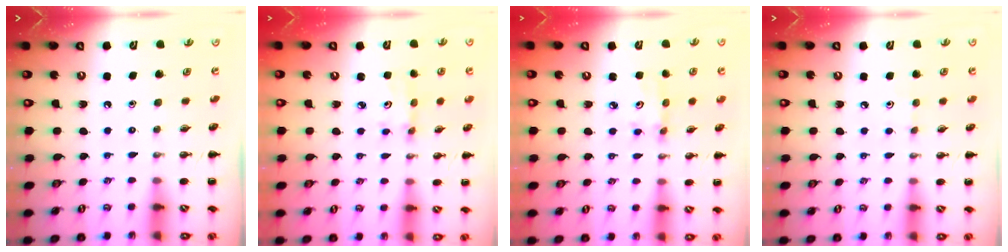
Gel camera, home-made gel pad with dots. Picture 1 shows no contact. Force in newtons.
{"total": 2.8, "press": 2.8, "slide": 0.4}
{"total": 3.5, "press": 3.4, "slide": 0.5}
{"total": 3.5, "press": 3.4, "slide": 1.1}